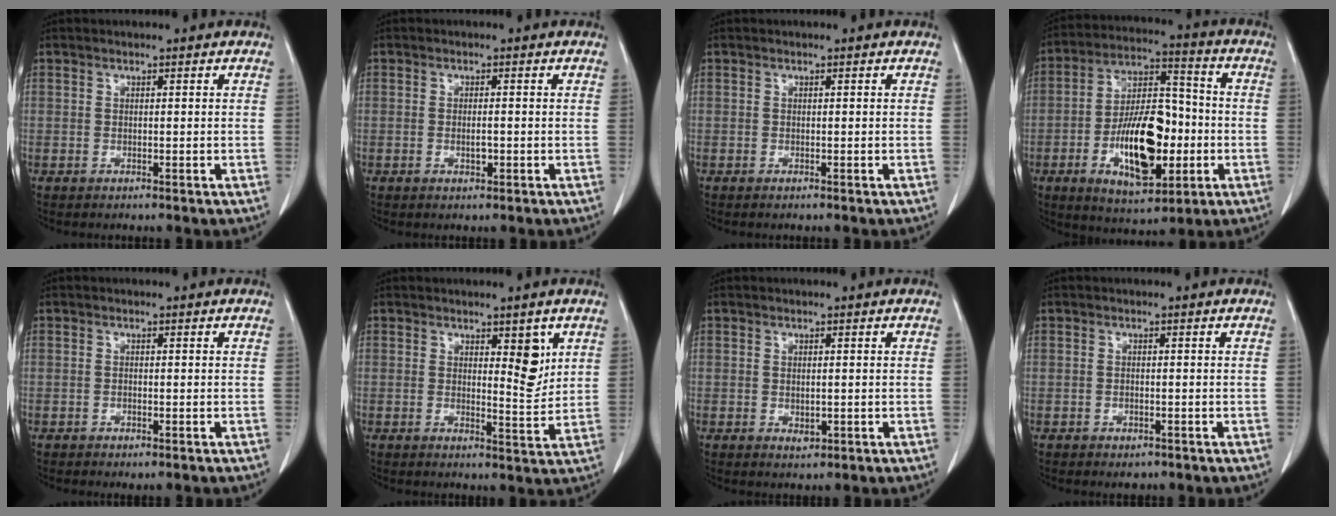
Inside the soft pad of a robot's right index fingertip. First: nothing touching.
{"total": 1.5, "force": [-0.4, 0.6, 1.3], "torque": [-0.025, 0.000, -0.004]}
{"total": 0.0}
{"total": 16.2, "force": [-4.1, 6.6, 14.2], "torque": [-0.255, 0.011, -0.062]}
{"total": 0.9, "force": [-0.5, 0.3, 0.7], "torque": [-0.011, -0.001, -0.005]}
{"total": 4.7, "force": [2.1, 1.3, 4.0], "torque": [-0.055, -0.013, 0.030]}
{"total": 1.4, "force": [-0.2, 0.9, 1.1], "torque": [-0.015, -0.003, 0.002]}
{"total": 1.7, "force": [-1.1, 0.9, 0.9], "torque": [-0.014, -0.001, -0.007]}